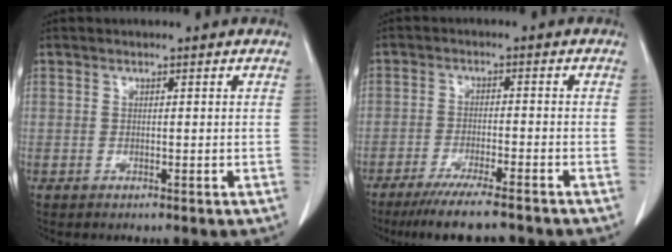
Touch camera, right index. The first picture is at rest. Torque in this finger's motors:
{"motor_torque": [0.87, -0.84, 0.41, 0.10]}